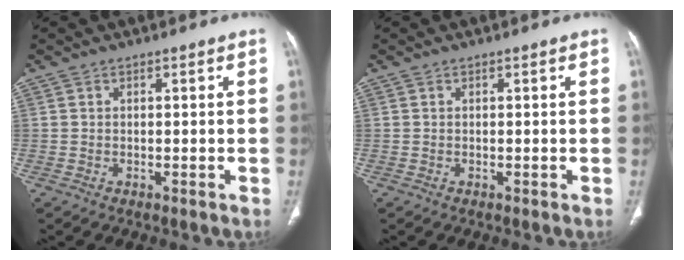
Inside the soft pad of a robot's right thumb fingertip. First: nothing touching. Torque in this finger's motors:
{"motor_torque": [0.10, 0.10, -0.01, 0.01, 0.01]}